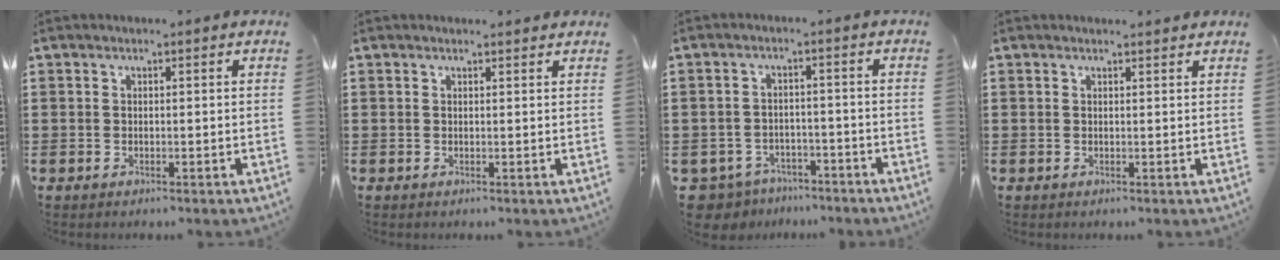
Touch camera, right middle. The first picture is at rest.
{"total": 0.6, "force": [0.6, 0.0, 0.2], "torque": [0.003, -0.004, 0.010]}
{"total": 3.8, "force": [-3.7, 1.2, 0.0], "torque": [-0.023, -0.001, -0.083]}
{"total": 0.8, "force": [0.7, 0.0, 0.2], "torque": [0.003, -0.003, 0.012]}